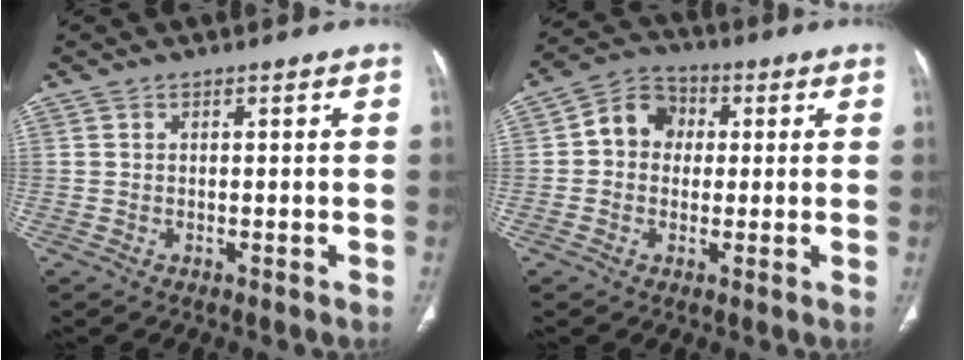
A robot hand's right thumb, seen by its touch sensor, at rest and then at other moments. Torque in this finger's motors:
{"motor_torque": [0.36, 1.60, 0.54, -0.48, 0.02]}